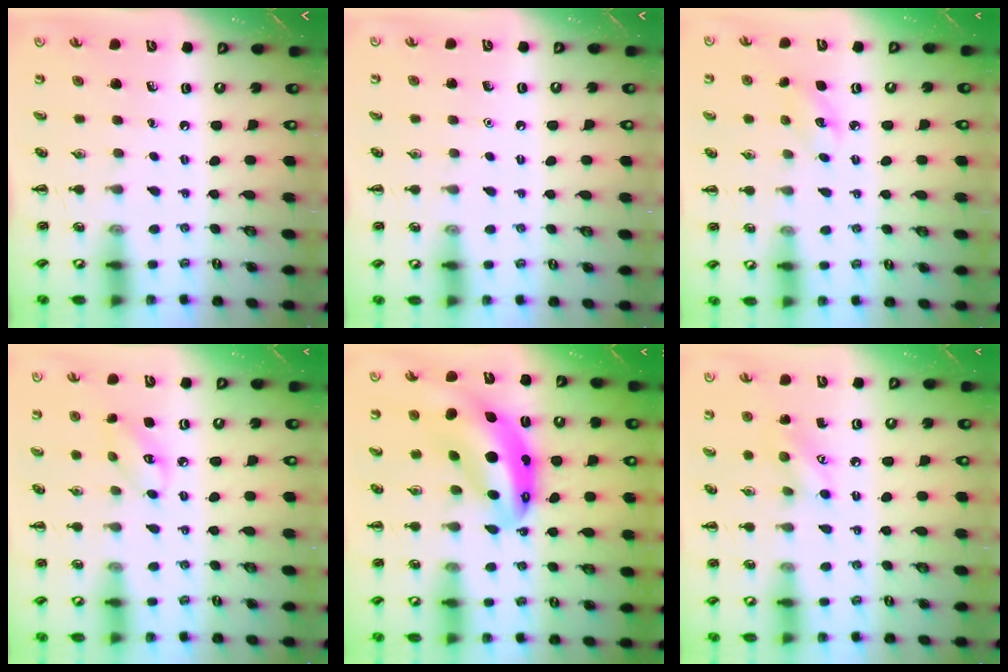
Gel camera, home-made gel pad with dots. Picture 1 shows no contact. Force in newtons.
{"total": 1.6, "press": 1.6, "slide": 0.1}
{"total": 4.8, "press": 4.6, "slide": 1.3}
{"total": 4.2, "press": 4.1, "slide": 0.8}
{"total": 13.6, "press": 13.1, "slide": 3.4}
{"total": 7.2, "press": 7.1, "slide": 1.1}